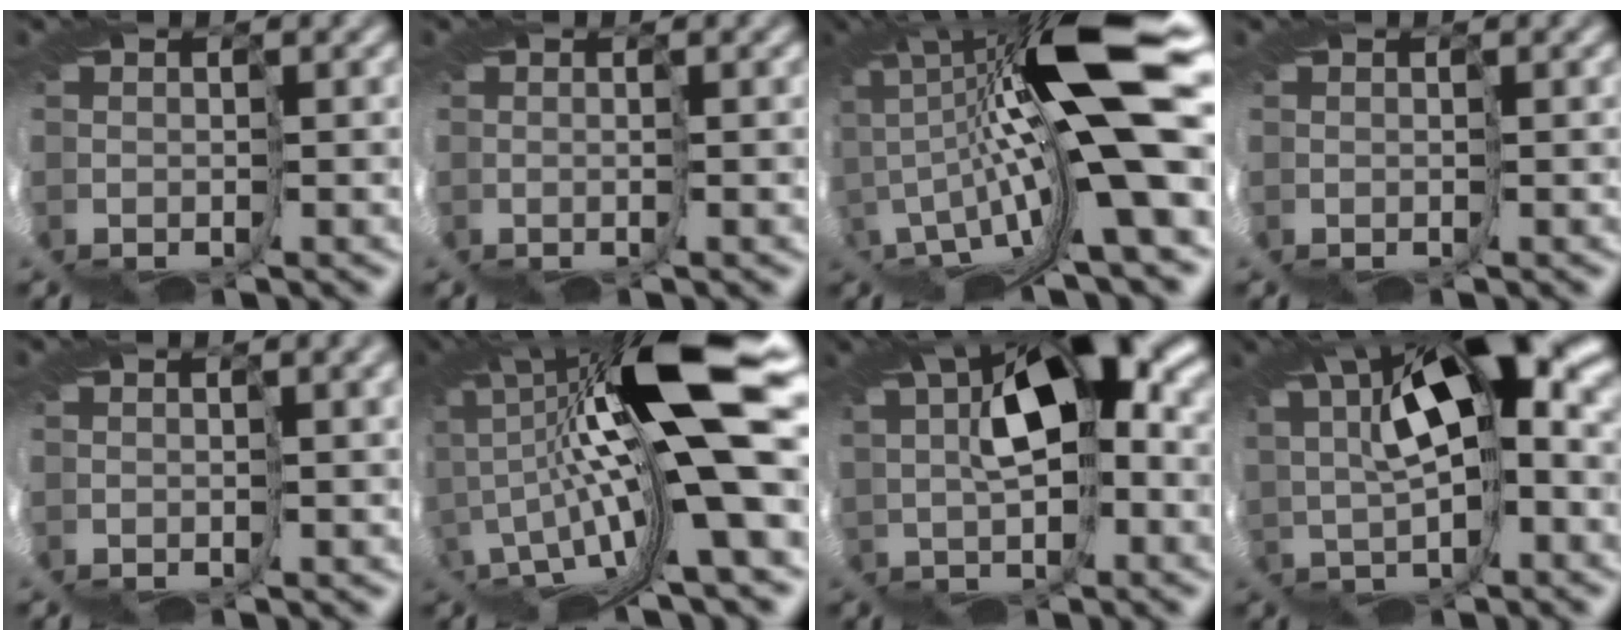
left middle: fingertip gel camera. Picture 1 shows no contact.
{"total": 0.9, "force": [0.3, -0.8, 0.0], "torque": [-0.004, -0.002, 0.010]}
{"total": 14.0, "force": [4.7, 0.7, 13.2], "torque": [-0.242, 0.005, 0.072]}
{"total": 0.0}
{"total": 3.5, "force": [2.0, 0.4, 2.9], "torque": [-0.057, -0.006, 0.049]}
{"total": 14.6, "force": [5.7, 0.9, 13.4], "torque": [-0.243, 0.004, 0.095]}
{"total": 7.1, "force": [4.2, 0.4, 5.7], "torque": [-0.104, 0.025, 0.059]}
{"total": 8.4, "force": [5.5, -0.6, 6.3], "torque": [-0.111, 0.022, 0.082]}